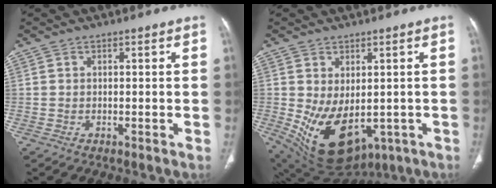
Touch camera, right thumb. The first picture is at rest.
{"total": 14.9, "force": [-2.9, 9.1, 11.4], "torque": [-0.186, -0.012, -0.009]}